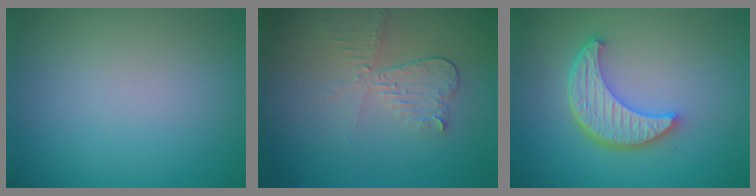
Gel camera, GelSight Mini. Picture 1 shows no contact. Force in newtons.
{"total": 3.0, "press": 2.6, "slide": 1.5}
{"total": 5.6, "press": 4.3, "slide": 3.6}